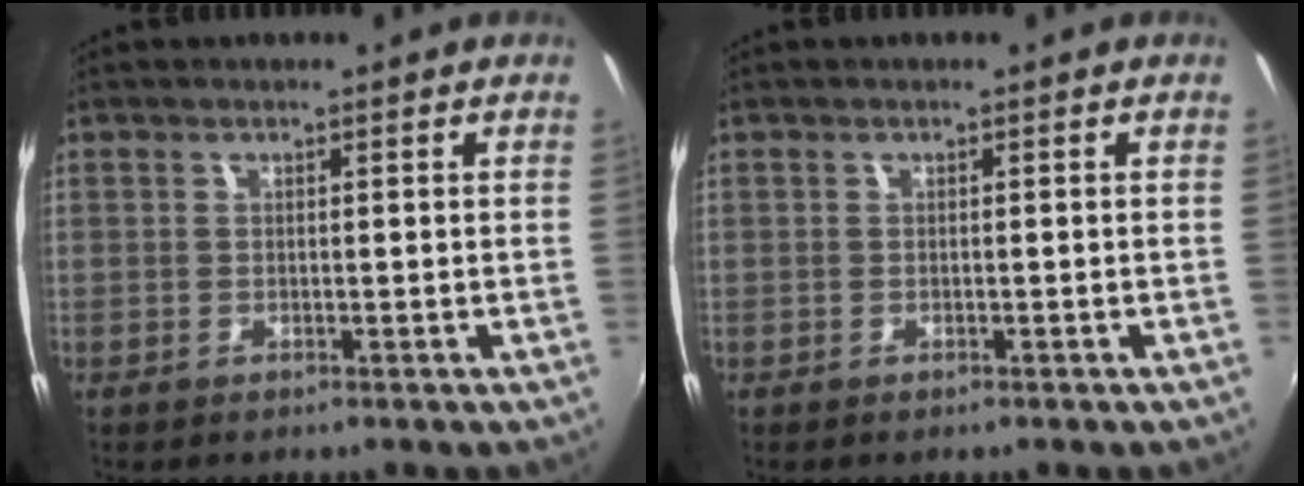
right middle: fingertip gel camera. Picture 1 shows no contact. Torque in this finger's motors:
{"motor_torque": [0.18, -0.35, 0.10, 0.00]}